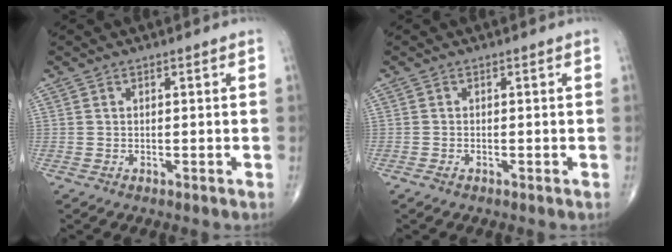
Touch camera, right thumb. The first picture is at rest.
{"total": 0.7, "force": [-0.5, 0.3, 0.4], "torque": [-0.013, 0.000, -0.011]}